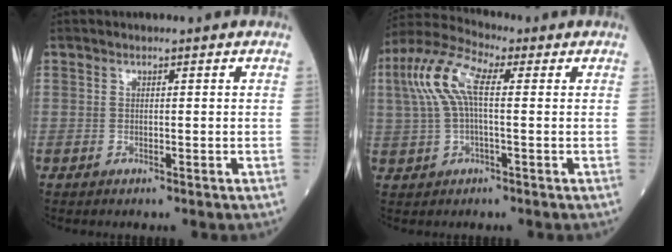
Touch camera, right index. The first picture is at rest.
{"total": 9.3, "force": [1.8, 3.2, 8.6], "torque": [-0.199, 0.036, 0.031]}